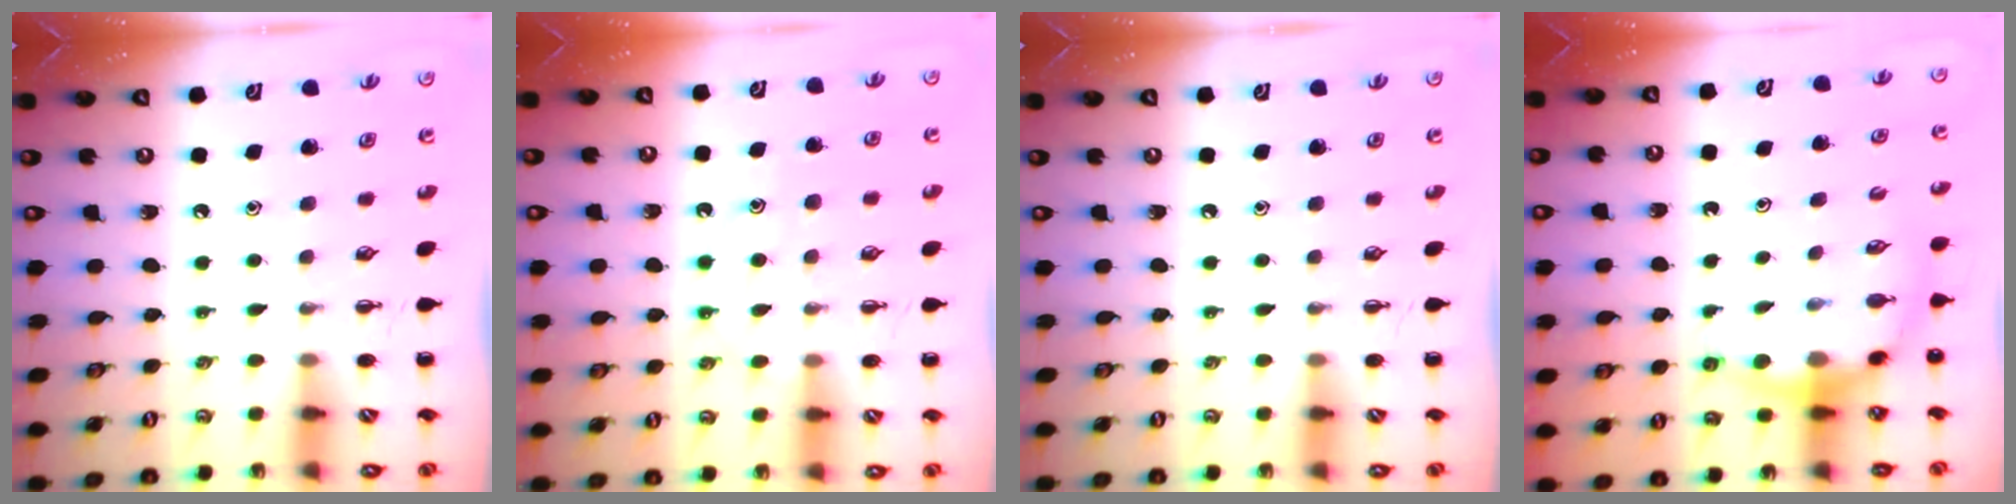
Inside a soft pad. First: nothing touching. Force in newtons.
{"total": 12.3, "press": 12.2, "slide": 1.0}
{"total": 0.0}
{"total": 7.2, "press": 7.1, "slide": 1.2}